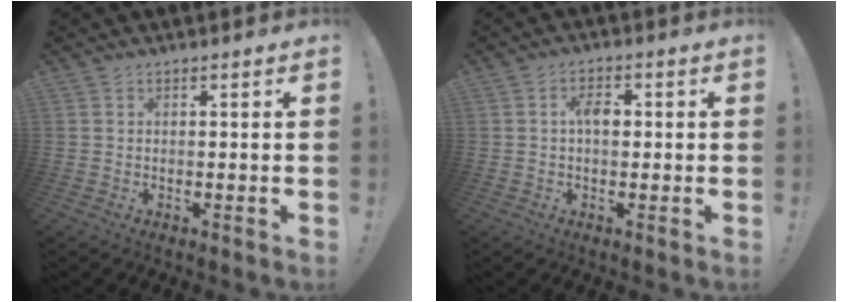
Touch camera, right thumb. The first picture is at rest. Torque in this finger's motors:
{"motor_torque": [0.31, 0.59, 0.24, -0.46, -0.05]}